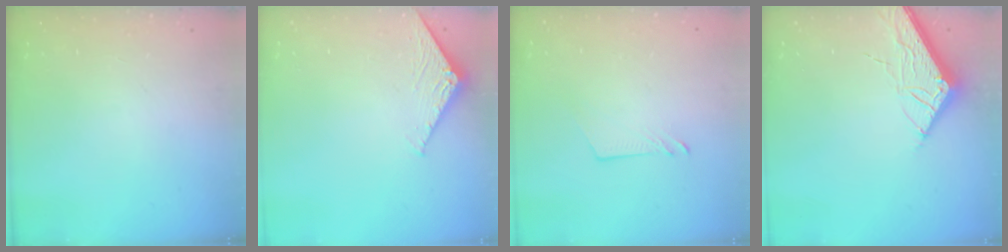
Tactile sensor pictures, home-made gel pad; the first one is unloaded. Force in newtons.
{"total": 2.4, "press": 2.4, "slide": 0.2}
{"total": 3.6, "press": 3.6, "slide": 0.4}
{"total": 5.7, "press": 5.7, "slide": 0.6}